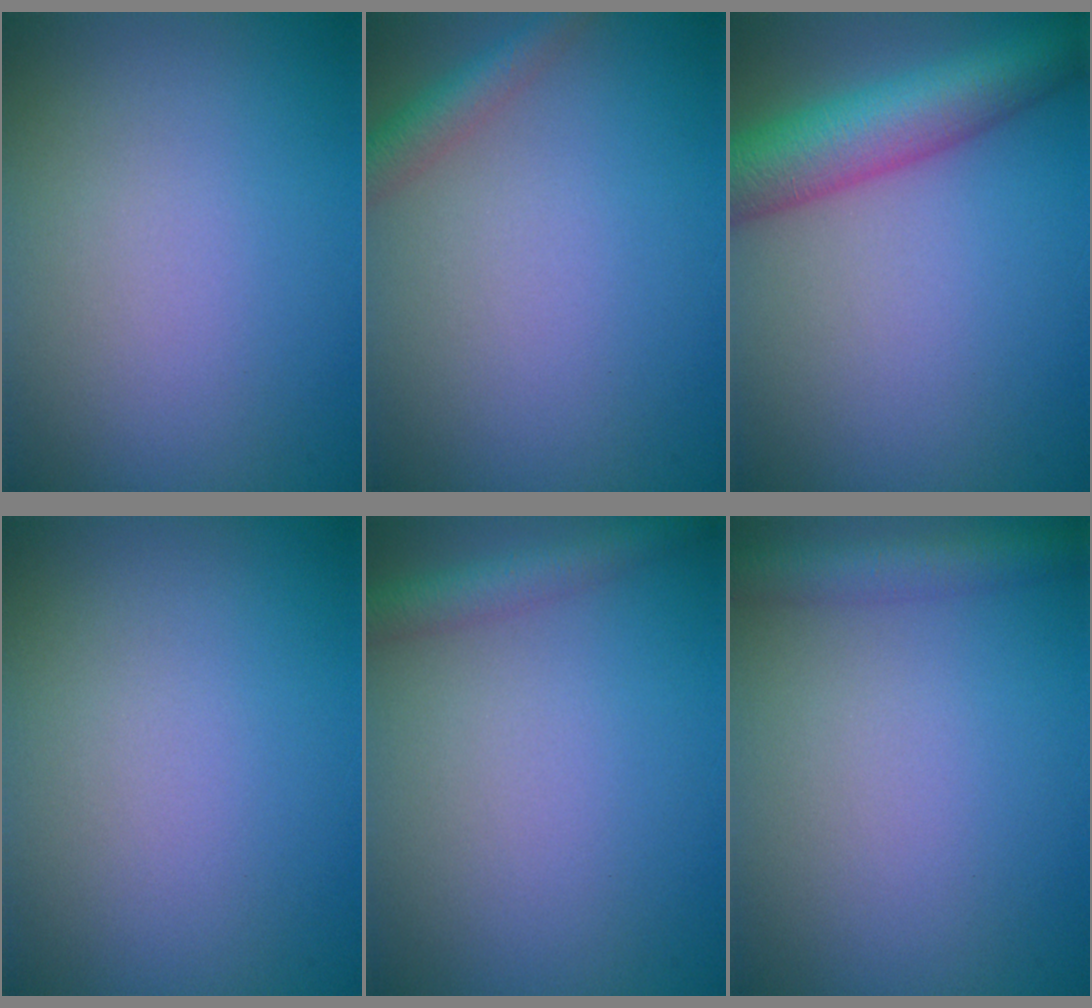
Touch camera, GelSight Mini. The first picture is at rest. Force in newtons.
{"total": 2.4, "press": 2.4, "slide": 0.1}
{"total": 7.9, "press": 7.9, "slide": 0.3}
{"total": 0.0}
{"total": 2.8, "press": 2.8, "slide": 0.2}
{"total": 3.4, "press": 3.3, "slide": 0.2}